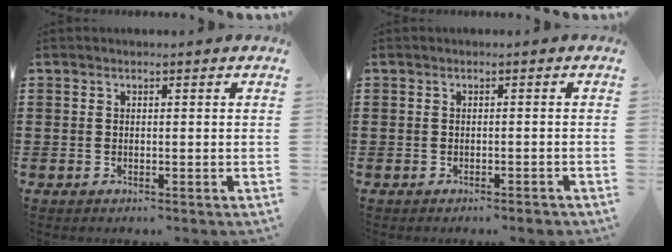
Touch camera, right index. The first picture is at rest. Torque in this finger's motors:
{"motor_torque": [1.11, 1.03, 0.01, 0.00]}